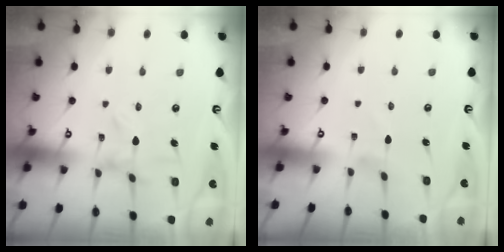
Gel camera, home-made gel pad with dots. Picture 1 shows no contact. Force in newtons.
{"total": 1.2, "press": 1.2, "slide": 0.1}